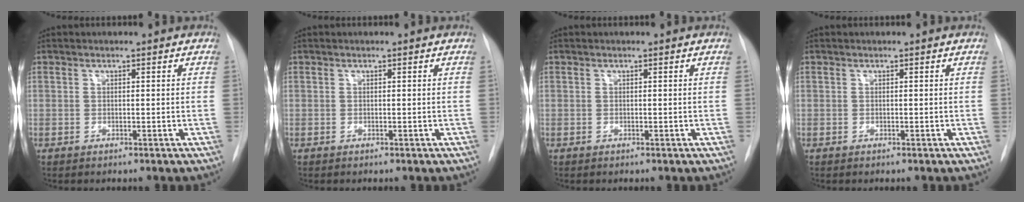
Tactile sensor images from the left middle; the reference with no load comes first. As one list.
[{"total": 0.0}, {"total": 0.0}, {"total": 0.0}]